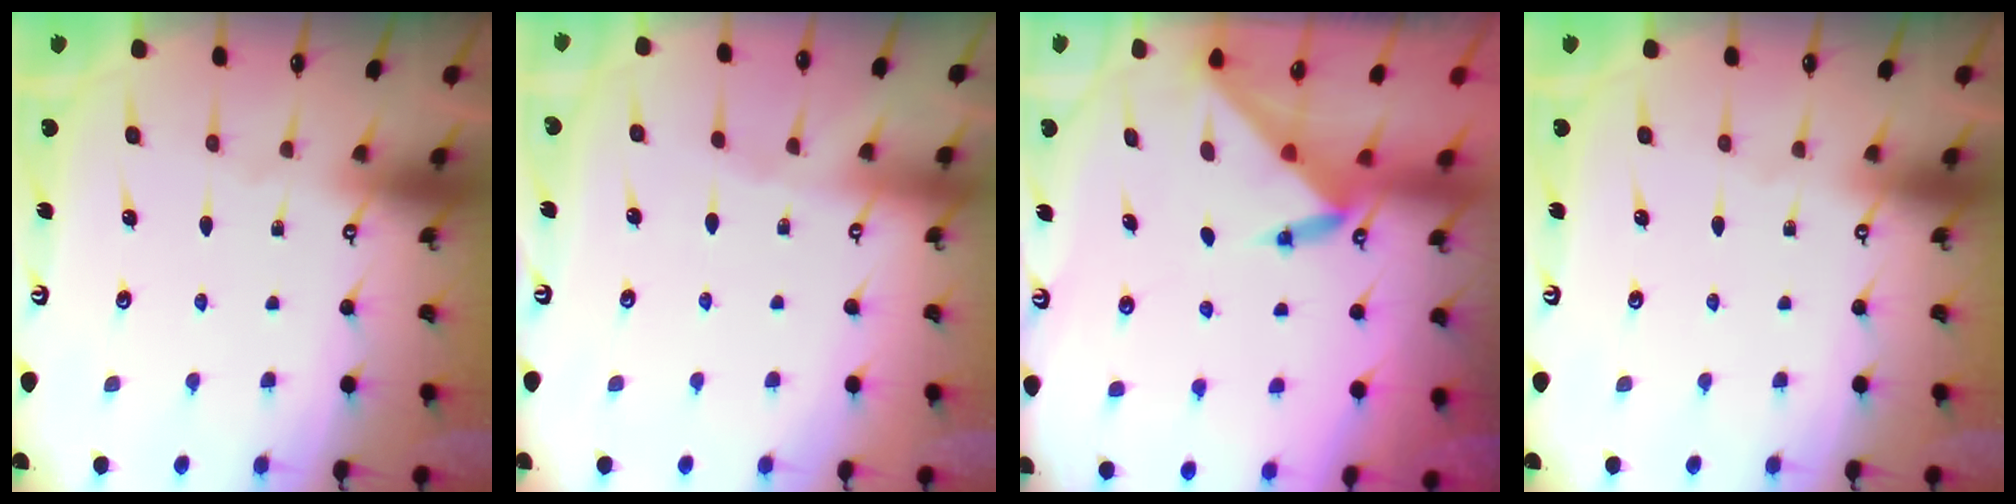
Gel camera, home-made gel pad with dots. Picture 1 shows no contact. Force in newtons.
{"total": 2.4, "press": 2.3, "slide": 0.5}
{"total": 3.6, "press": 3.5, "slide": 0.4}
{"total": 0.0}